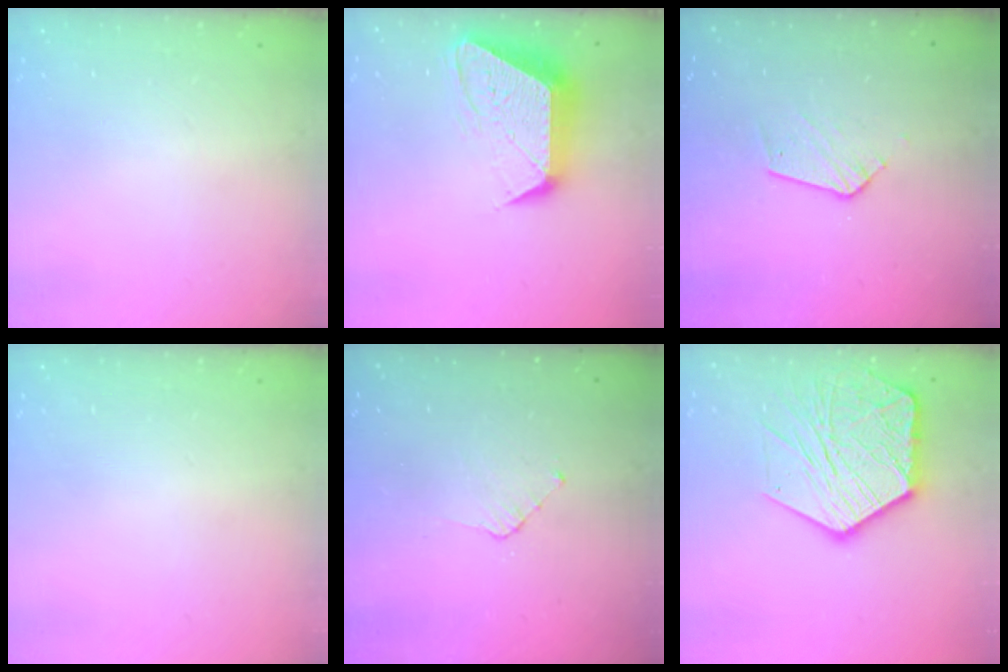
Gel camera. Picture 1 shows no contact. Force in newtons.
{"total": 13.9, "press": 13.9, "slide": 0.9}
{"total": 6.8, "press": 6.8, "slide": 0.4}
{"total": 0.0}
{"total": 3.6, "press": 3.6, "slide": 0.3}
{"total": 18.6, "press": 18.6, "slide": 1.4}